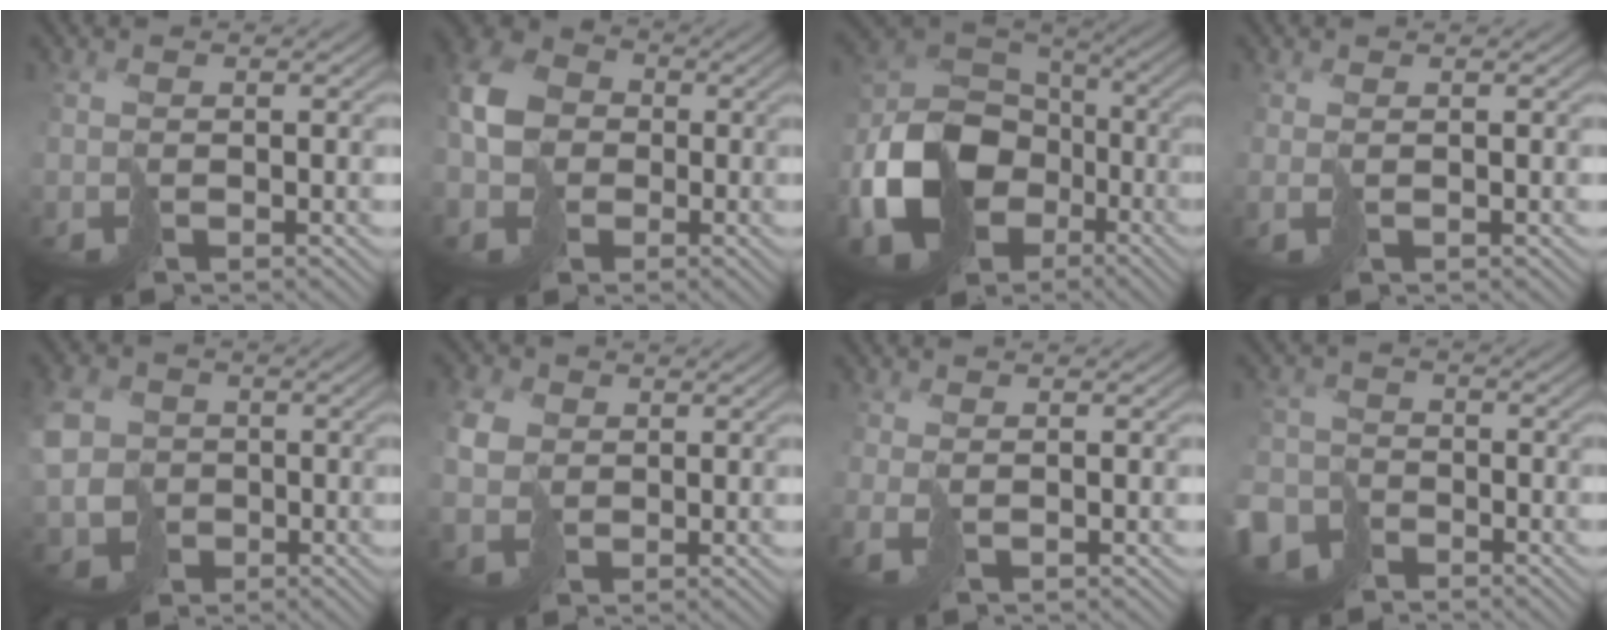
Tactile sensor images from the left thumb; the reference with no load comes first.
{"total": 8.4, "force": [-1.5, 7.0, 4.3], "torque": [-0.121, -0.011, -0.037]}
{"total": 15.0, "force": [-4.9, 11.3, 8.5], "torque": [-0.193, -0.039, -0.088]}
{"total": 0.9, "force": [0.1, 0.2, 0.8], "torque": [-0.020, 0.000, 0.004]}
{"total": 7.2, "force": [-0.2, 6.6, 2.9], "torque": [-0.092, -0.002, -0.008]}
{"total": 4.1, "force": [1.4, 3.4, 1.9], "torque": [-0.060, 0.002, 0.028]}
{"total": 1.4, "force": [-0.4, 0.6, 1.2], "torque": [-0.034, -0.002, -0.009]}
{"total": 6.1, "force": [-4.2, 4.0, 1.6], "torque": [-0.046, -0.017, -0.087]}